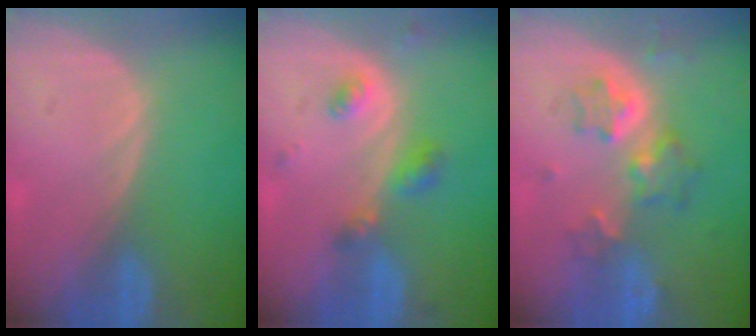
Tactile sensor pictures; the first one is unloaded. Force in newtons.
{"total": 3.9, "press": 3.9, "slide": 0.7}
{"total": 6.6, "press": 5.7, "slide": 3.2}